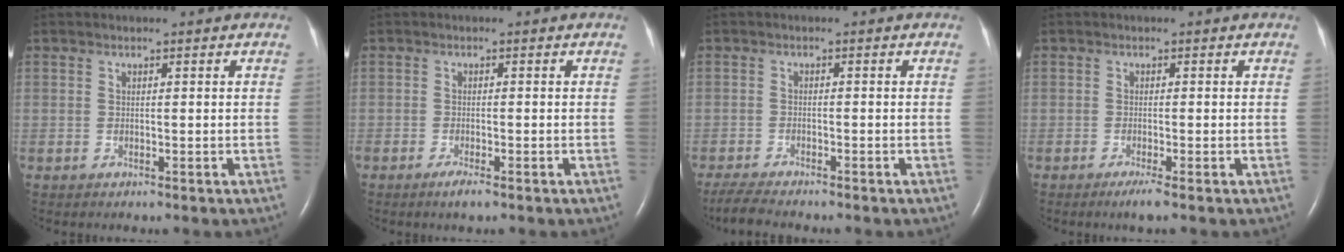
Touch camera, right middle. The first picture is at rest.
{"total": 2.0, "force": [-1.4, 0.2, 1.4], "torque": [-0.033, -0.005, -0.025]}
{"total": 5.2, "force": [-4.6, 0.3, 2.3], "torque": [-0.047, -0.020, -0.079]}
{"total": 1.8, "force": [-1.2, -0.2, 1.3], "torque": [-0.029, -0.005, -0.024]}